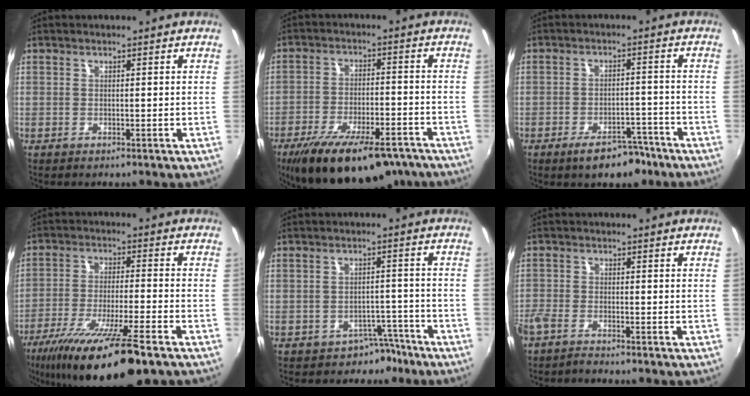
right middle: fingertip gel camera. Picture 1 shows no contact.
{"total": 20.9, "force": [-15.4, 7.2, 12.1], "torque": [-0.221, -0.037, -0.223]}
{"total": 7.6, "force": [-5.4, 3.4, 4.1], "torque": [-0.075, 0.007, -0.070]}
{"total": 17.7, "force": [-12.1, 1.9, 12.8], "torque": [-0.241, -0.044, -0.205]}
{"total": 4.7, "force": [-3.5, 3.0, 0.5], "torque": [-0.009, 0.024, -0.042]}
{"total": 3.7, "force": [-3.4, 0.7, 1.4], "torque": [-0.044, -0.013, -0.071]}